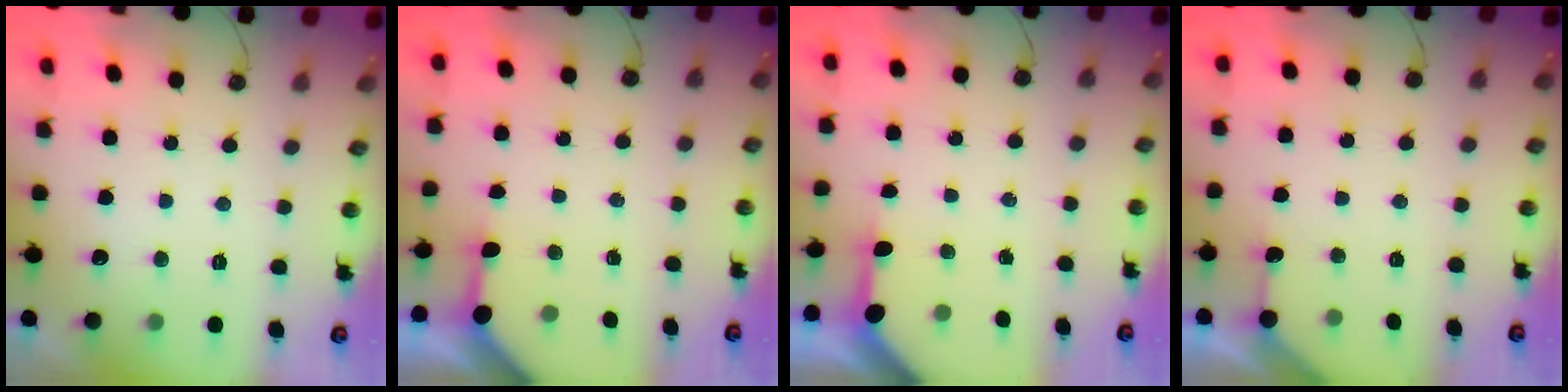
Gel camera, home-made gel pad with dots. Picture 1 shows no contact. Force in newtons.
{"total": 3.3, "press": 3.3, "slide": 0.3}
{"total": 3.1, "press": 3.1, "slide": 0.2}
{"total": 3.0, "press": 2.9, "slide": 0.4}